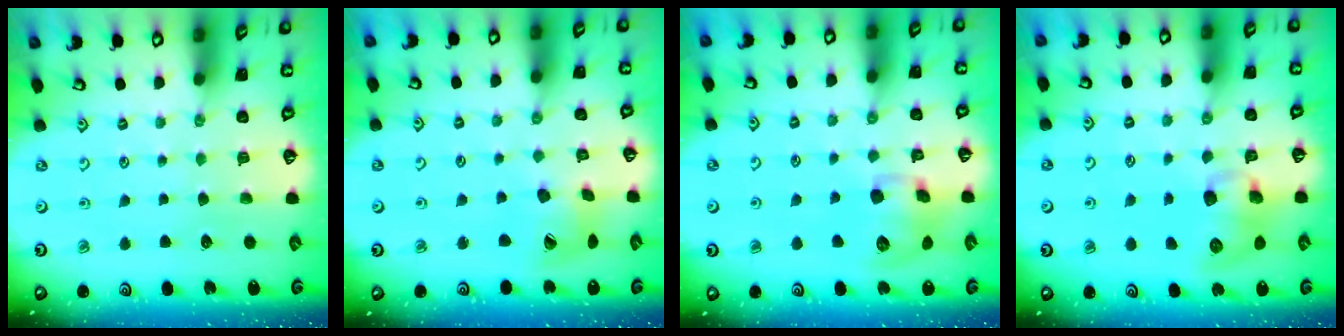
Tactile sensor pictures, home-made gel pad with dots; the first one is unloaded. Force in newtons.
{"total": 13.0, "press": 12.9, "slide": 1.7}
{"total": 11.0, "press": 10.8, "slide": 1.8}
{"total": 9.7, "press": 9.6, "slide": 1.0}